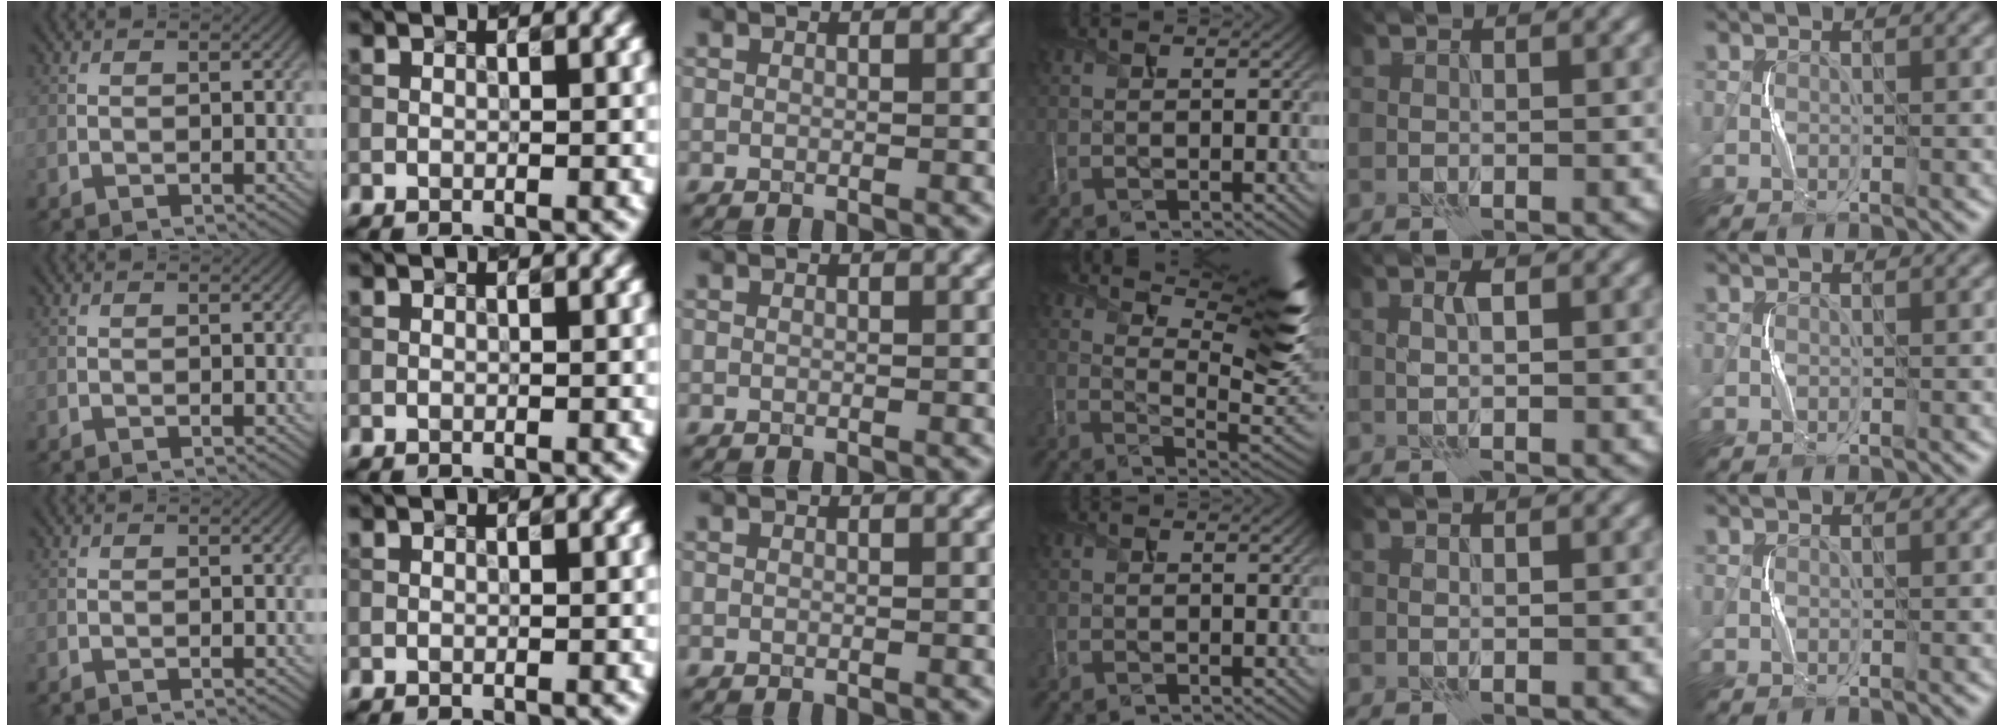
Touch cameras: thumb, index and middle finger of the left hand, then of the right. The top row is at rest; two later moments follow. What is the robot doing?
{"motion": "squeeze", "object": "paper clamp"}